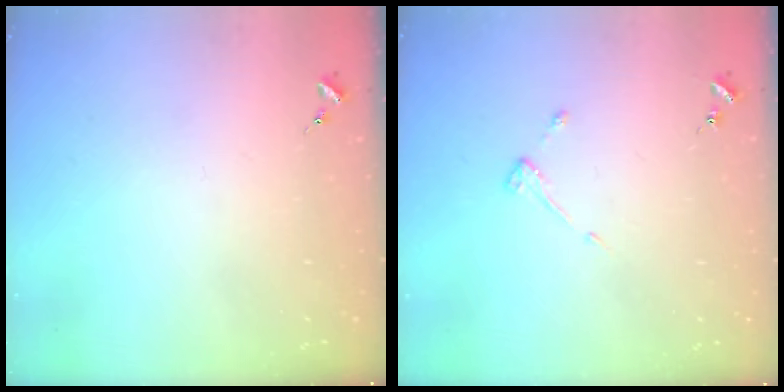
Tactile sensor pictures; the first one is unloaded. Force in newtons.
{"total": 2.9, "press": 2.9, "slide": 0.5}